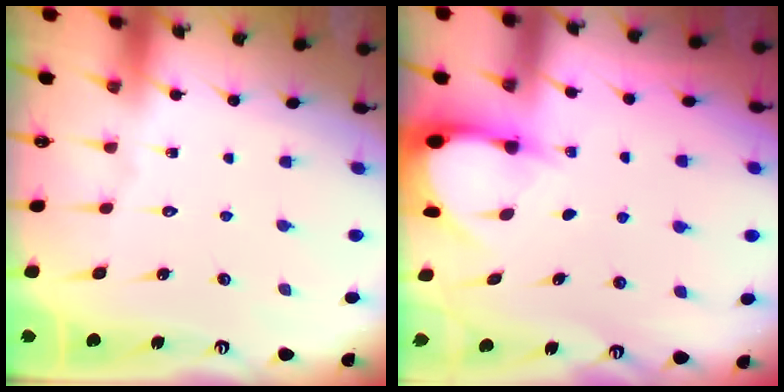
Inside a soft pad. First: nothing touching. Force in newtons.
{"total": 2.9, "press": 2.9, "slide": 0.3}